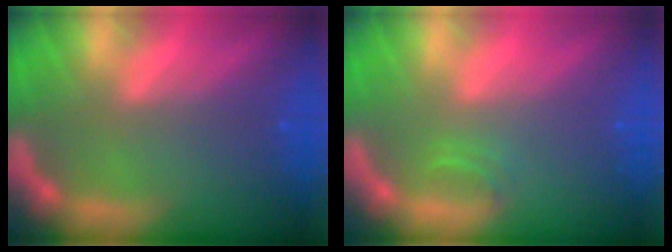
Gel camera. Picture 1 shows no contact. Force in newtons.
{"total": 0.9}